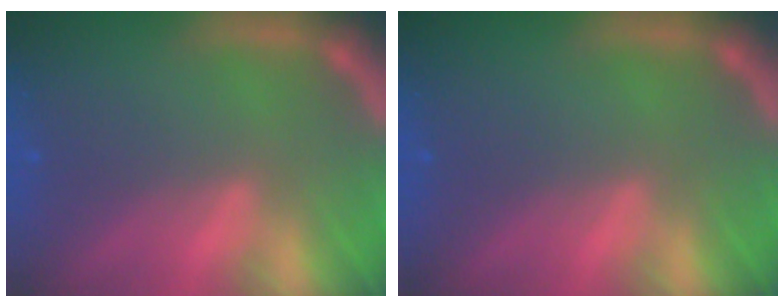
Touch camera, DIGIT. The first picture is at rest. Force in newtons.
{"total": 0.0}